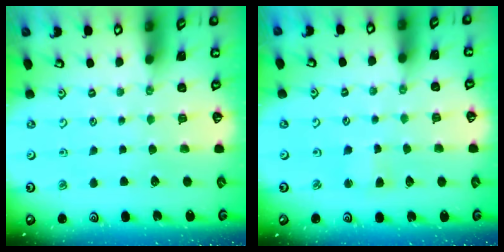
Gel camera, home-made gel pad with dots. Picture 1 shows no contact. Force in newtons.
{"total": 2.2, "press": 2.2, "slide": 0.2}